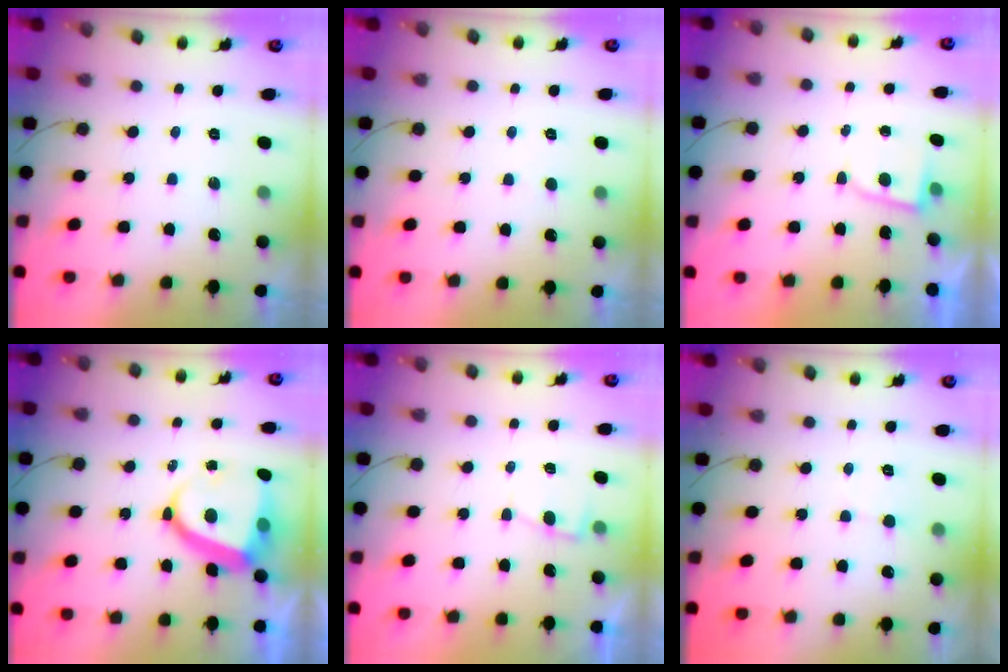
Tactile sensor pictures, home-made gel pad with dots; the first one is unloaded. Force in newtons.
{"total": 2.6, "press": 2.6, "slide": 0.1}
{"total": 3.2, "press": 3.2, "slide": 0.2}
{"total": 11.4, "press": 11.3, "slide": 1.5}
{"total": 2.6, "press": 2.6, "slide": 0.3}
{"total": 3.4, "press": 3.3, "slide": 0.4}